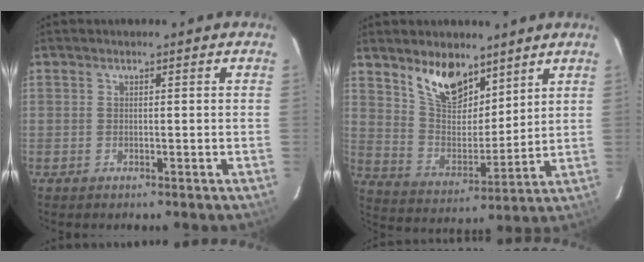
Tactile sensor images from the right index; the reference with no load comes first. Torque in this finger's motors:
{"motor_torque": [0.35, 0.29, 0.29, 0.11]}